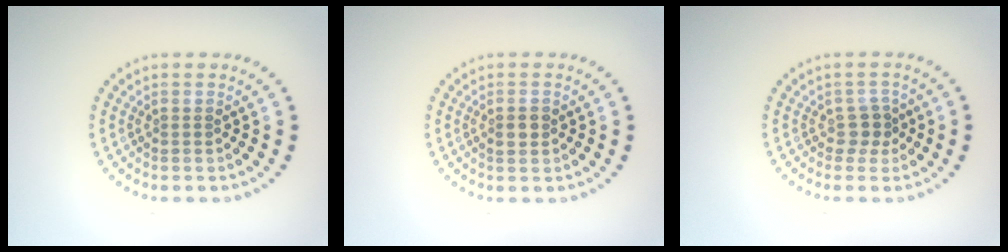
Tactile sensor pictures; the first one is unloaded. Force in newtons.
{"total": 1.2, "press": 1.1, "slide": 0.1}
{"total": 1.7, "press": 1.2, "slide": 1.2}